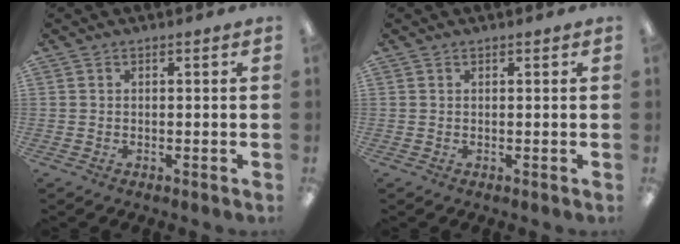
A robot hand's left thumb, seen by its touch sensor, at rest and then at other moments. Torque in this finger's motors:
{"motor_torque": [0.07, -0.10, 0.27, 0.12, 0.00]}